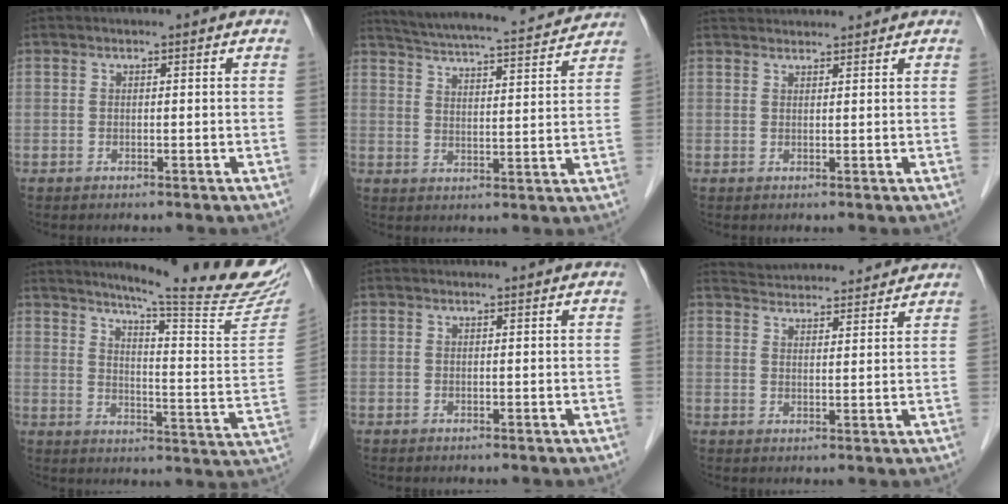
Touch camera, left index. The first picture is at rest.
{"total": 17.3, "force": [16.3, 1.4, 5.7], "torque": [-0.099, 0.004, 0.227]}
{"total": 4.7, "force": [4.6, 0.5, 0.7], "torque": [-0.012, 0.035, 0.069]}
{"total": 22.8, "force": [20.1, -0.6, 10.6], "torque": [-0.148, -0.104, 0.250]}
{"total": 1.1, "force": [1.1, 0.1, 0.1], "torque": [-0.009, 0.007, 0.013]}
{"total": 12.4, "force": [12.0, 2.0, 2.5], "torque": [-0.034, 0.024, 0.164]}